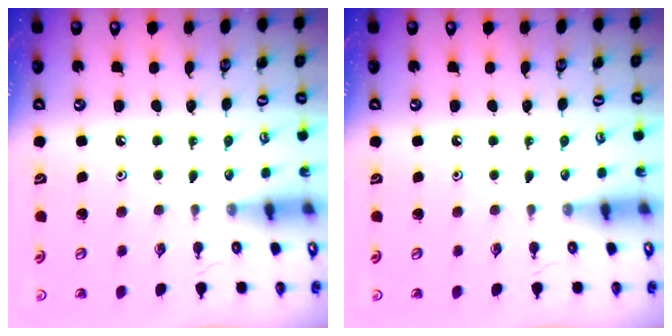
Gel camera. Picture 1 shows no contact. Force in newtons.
{"total": 0.0}